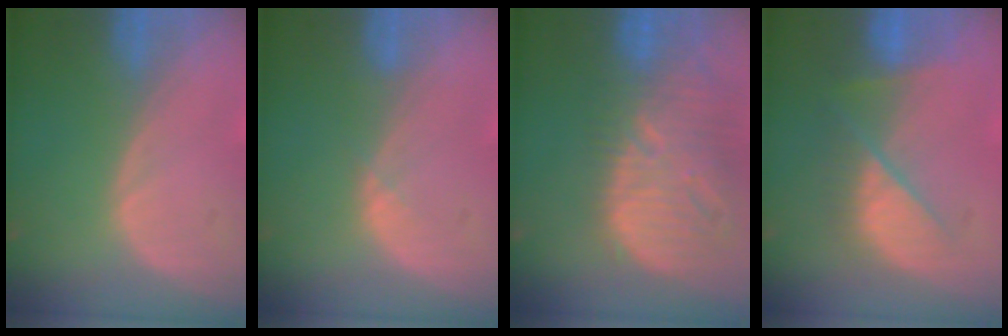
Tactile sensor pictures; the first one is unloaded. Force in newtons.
{"total": 0.9, "press": 0.9, "slide": 0.3}
{"total": 13.3, "press": 11.5, "slide": 6.7}
{"total": 7.4, "press": 7.3, "slide": 1.3}